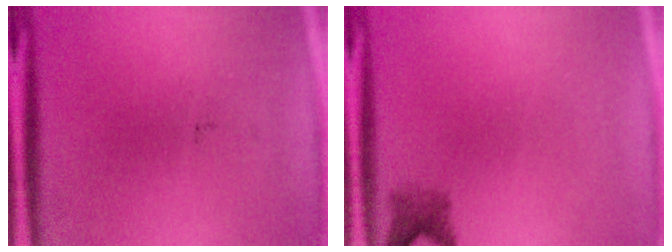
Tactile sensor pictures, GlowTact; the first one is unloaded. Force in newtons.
{"total": 2.0}